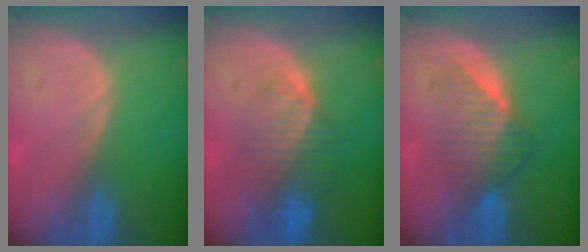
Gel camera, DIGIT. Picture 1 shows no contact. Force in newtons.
{"total": 8.4, "press": 7.1, "slide": 4.4}
{"total": 6.7, "press": 6.4, "slide": 2.1}